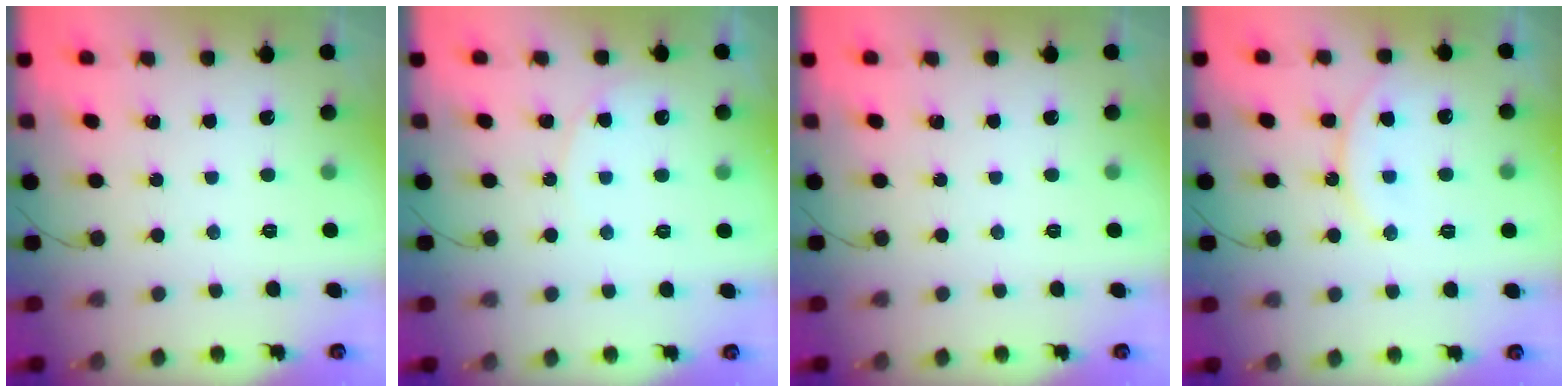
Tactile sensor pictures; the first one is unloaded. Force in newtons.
{"total": 5.2, "press": 5.2, "slide": 0.5}
{"total": 0.0}
{"total": 12.9, "press": 12.9, "slide": 1.0}